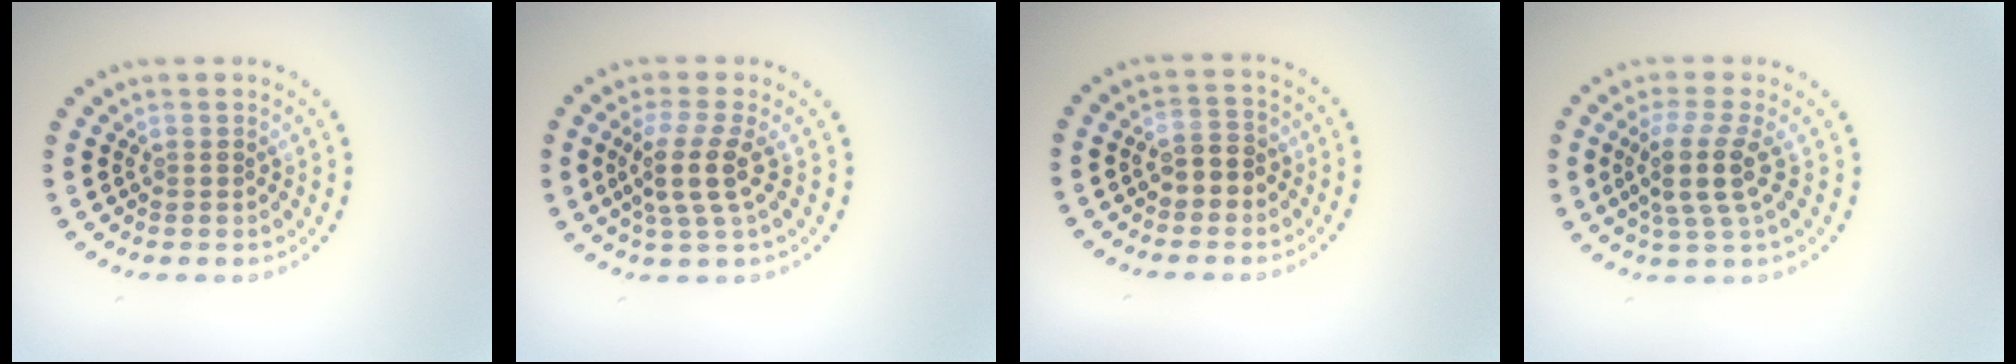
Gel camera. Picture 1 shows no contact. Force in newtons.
{"total": 3.5, "press": 2.7, "slide": 2.2}
{"total": 2.4, "press": 2.3, "slide": 0.6}
{"total": 3.7, "press": 2.9, "slide": 2.3}